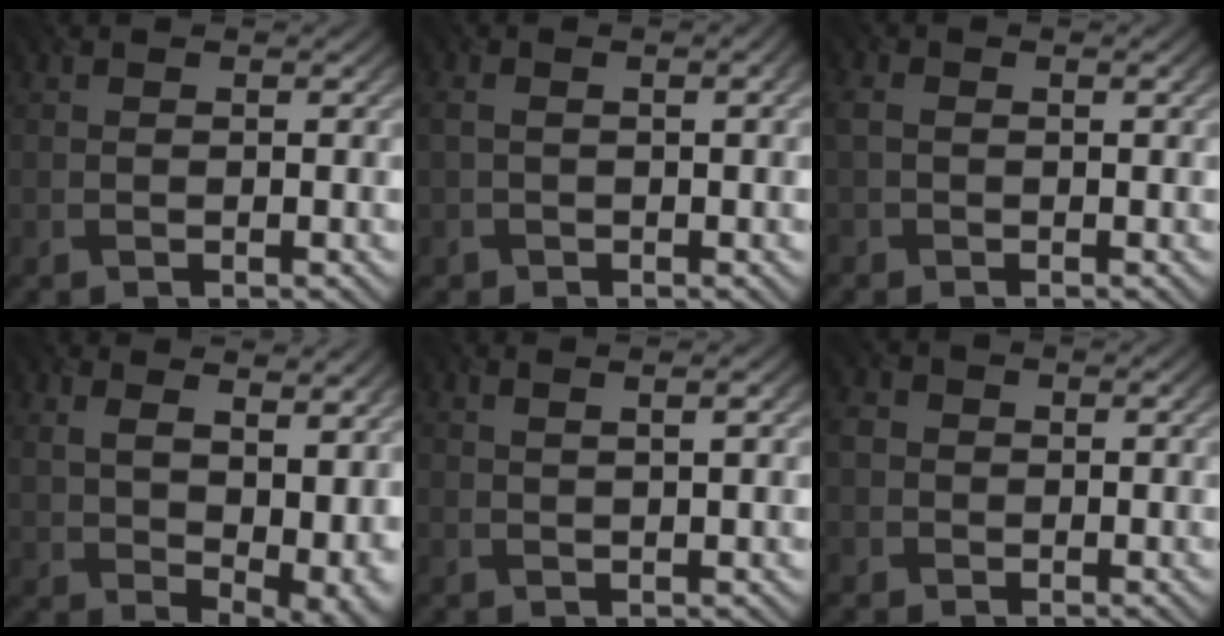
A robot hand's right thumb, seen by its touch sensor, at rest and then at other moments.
{"total": 3.3, "force": [0.6, 1.6, 2.8], "torque": [-0.056, 0.005, 0.012]}
{"total": 2.4, "force": [0.2, 1.4, 1.9], "torque": [-0.046, 0.003, 0.001]}
{"total": 14.5, "force": [5.1, 7.5, 11.3], "torque": [-0.172, 0.013, 0.107]}
{"total": 3.0, "force": [1.6, 0.5, 2.5], "torque": [-0.031, 0.009, 0.018]}
{"total": 3.0, "force": [0.1, 2.8, 1.0], "torque": [-0.035, 0.006, -0.005]}